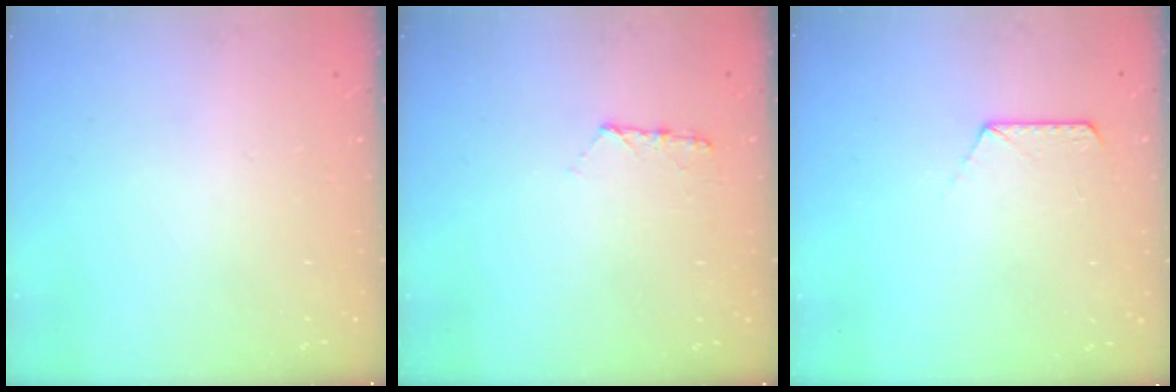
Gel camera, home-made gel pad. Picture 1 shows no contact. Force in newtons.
{"total": 6.4, "press": 6.4, "slide": 0.6}
{"total": 7.0, "press": 7.0, "slide": 0.7}